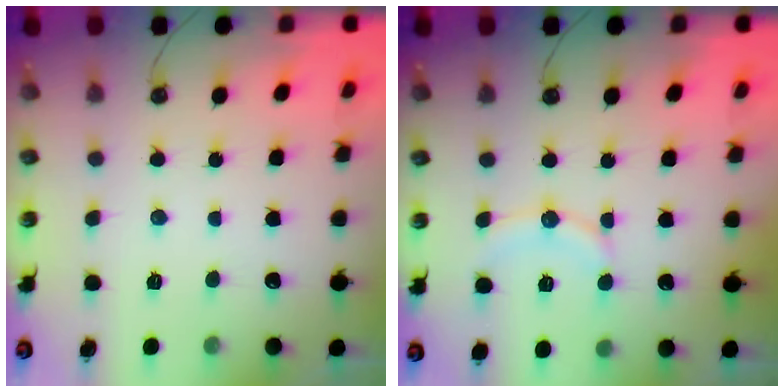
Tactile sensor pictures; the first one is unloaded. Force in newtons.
{"total": 9.2, "press": 9.0, "slide": 2.3}